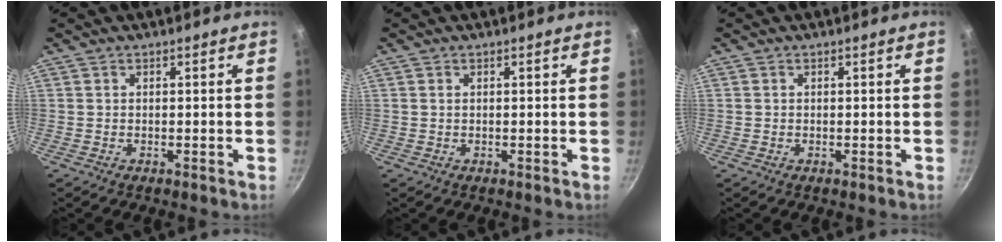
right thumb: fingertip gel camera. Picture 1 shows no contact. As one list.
[{"total": 0.0}, {"total": 0.0}]